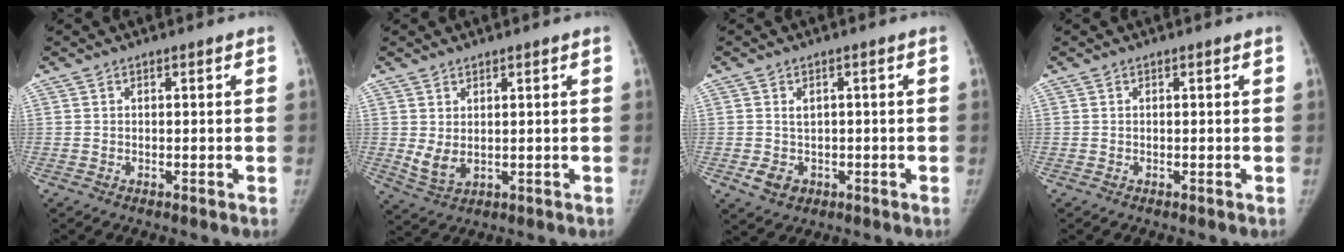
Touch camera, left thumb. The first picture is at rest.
{"total": 4.0, "force": [1.0, 2.4, 3.1], "torque": [-0.061, -0.012, 0.032]}
{"total": 4.1, "force": [-0.5, 3.4, 2.2], "torque": [-0.022, 0.000, 0.004]}
{"total": 0.0}